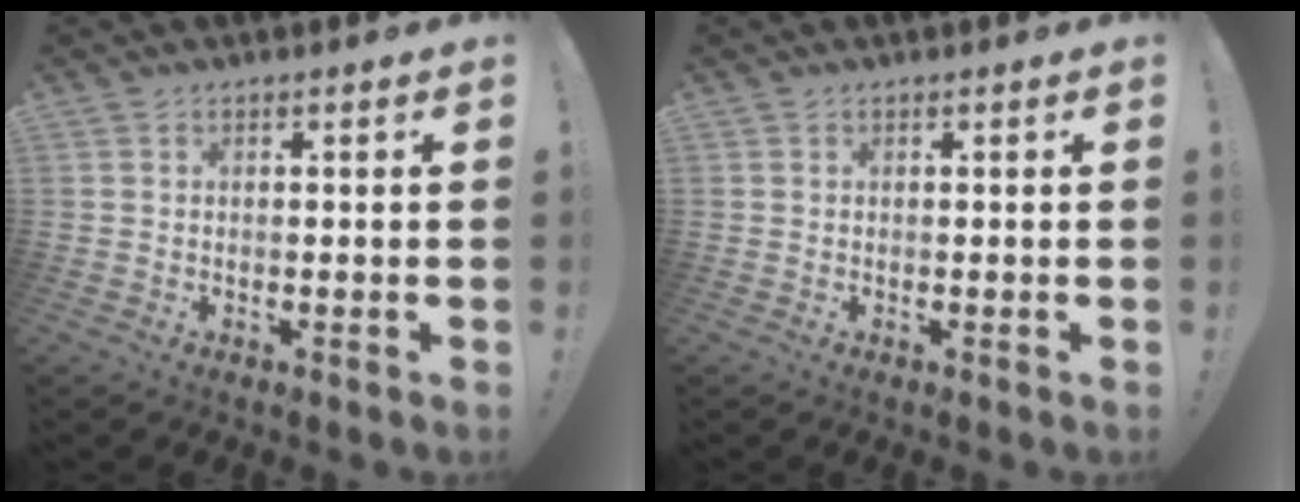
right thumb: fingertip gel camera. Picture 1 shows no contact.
{"total": 0.0}